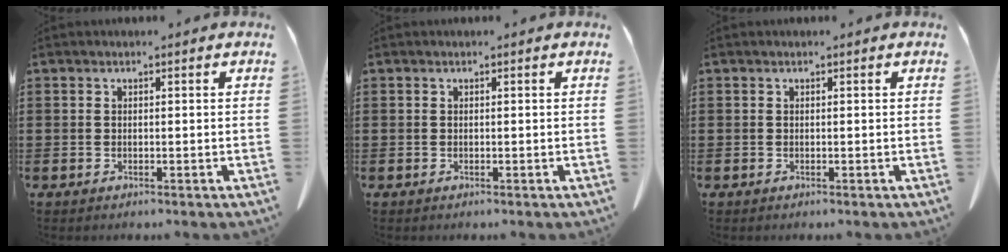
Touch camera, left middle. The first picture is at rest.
{"total": 0.0}
{"total": 0.0}